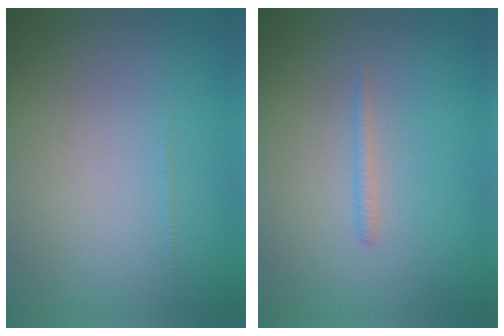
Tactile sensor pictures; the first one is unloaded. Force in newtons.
{"total": 0.8, "press": 0.8, "slide": 0.1}